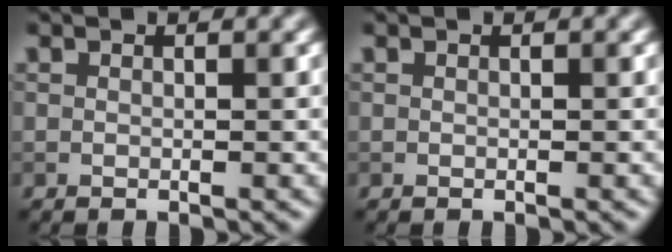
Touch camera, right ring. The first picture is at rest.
{"total": 0.0}